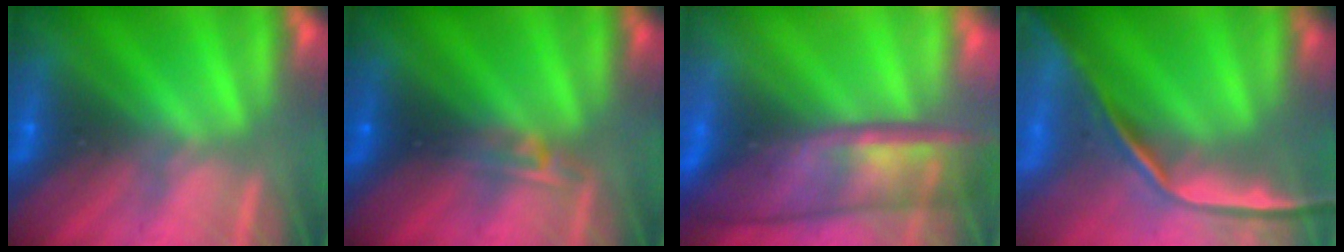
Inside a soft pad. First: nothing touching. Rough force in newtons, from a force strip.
{"total": 2.4}
{"total": 5.6}
{"total": 11.6}